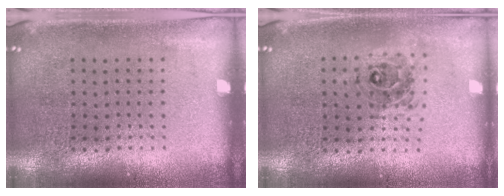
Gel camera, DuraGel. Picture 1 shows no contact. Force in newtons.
{"total": 0.8, "press": 0.8, "slide": 0.1}